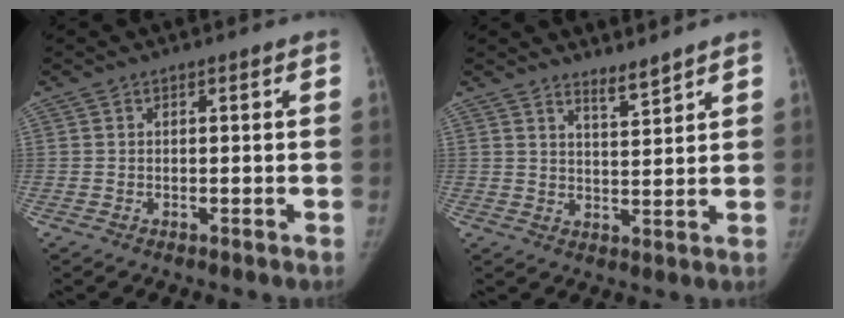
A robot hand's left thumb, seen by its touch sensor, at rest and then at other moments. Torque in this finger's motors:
{"motor_torque": [0.19, 0.19, 0.03, -0.18, -0.02]}